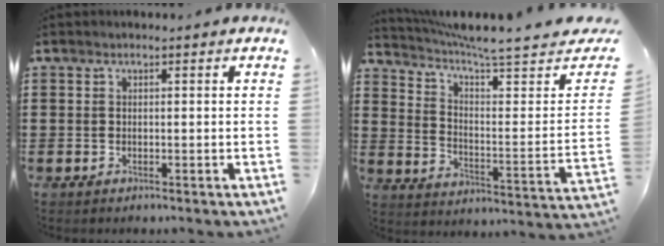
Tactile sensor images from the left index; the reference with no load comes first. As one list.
[{"total": 5.5, "force": [4.7, 0.0, 2.8], "torque": [-0.072, -0.046, 0.073]}]